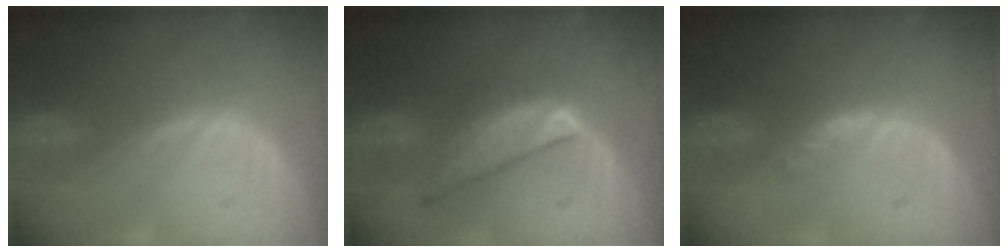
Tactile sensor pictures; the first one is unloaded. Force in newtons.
{"total": 8.1, "press": 6.9, "slide": 4.2}
{"total": 1.4, "press": 1.4, "slide": 0.1}